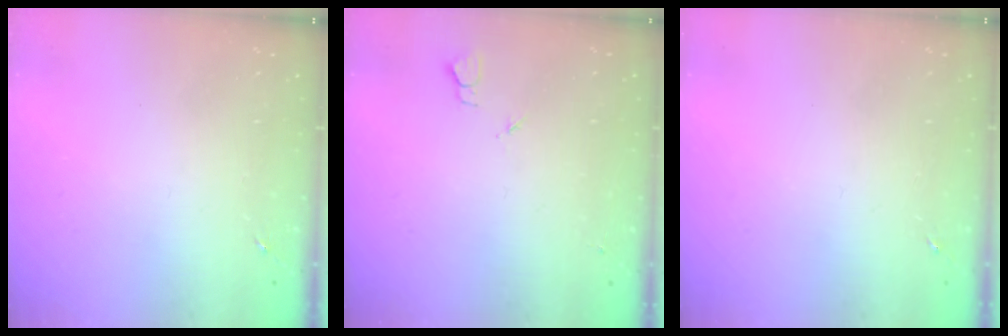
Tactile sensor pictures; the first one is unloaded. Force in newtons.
{"total": 2.7, "press": 2.6, "slide": 0.3}
{"total": 0.0}